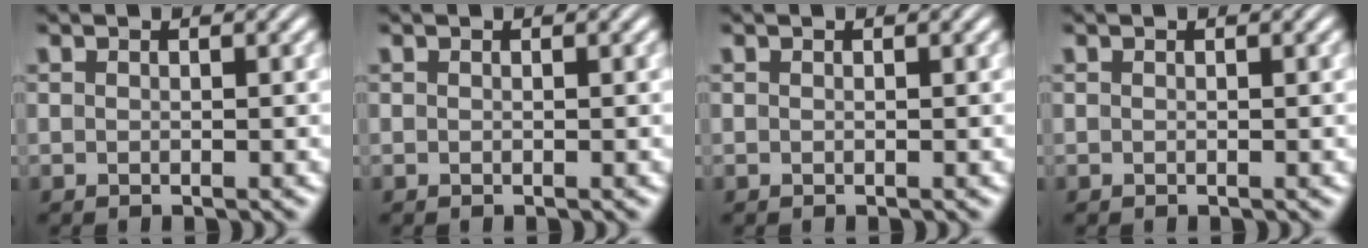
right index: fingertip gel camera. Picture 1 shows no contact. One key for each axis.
{"total": 0.0}
{"total": 0.0}
{"total": 0.0}